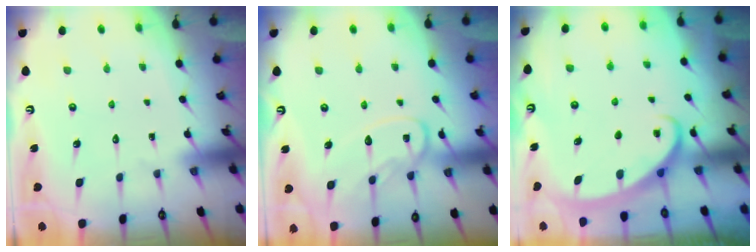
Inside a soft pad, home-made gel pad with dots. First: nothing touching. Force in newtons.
{"total": 11.6, "press": 11.5, "slide": 1.0}
{"total": 2.8, "press": 2.8, "slide": 0.4}